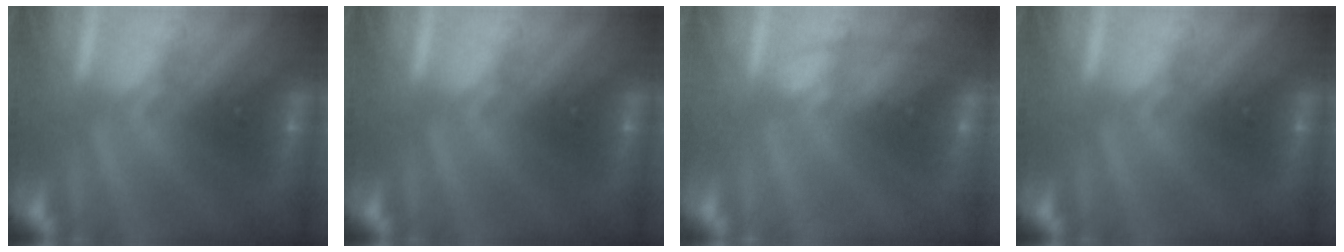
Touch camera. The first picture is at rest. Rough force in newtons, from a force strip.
{"total": 0.0}
{"total": 1.7}
{"total": 0.0}